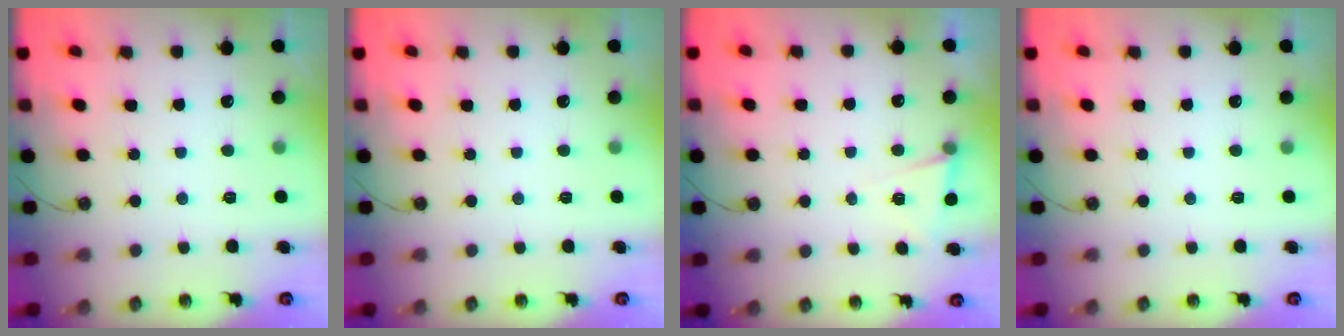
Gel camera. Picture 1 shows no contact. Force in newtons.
{"total": 0.0}
{"total": 3.0, "press": 2.7, "slide": 1.2}
{"total": 0.0}